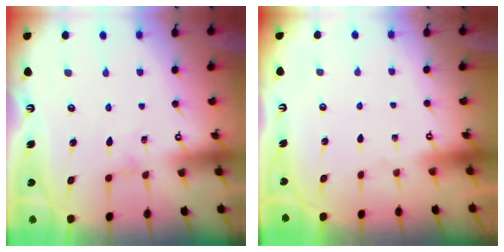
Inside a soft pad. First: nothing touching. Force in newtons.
{"total": 0.0}